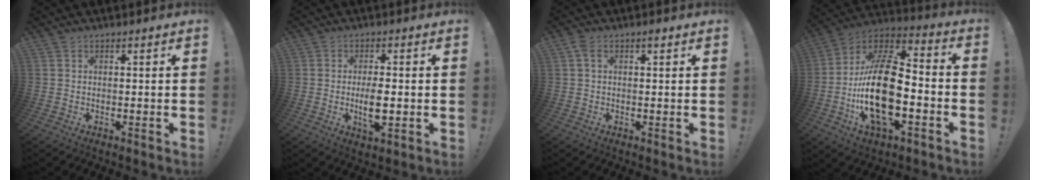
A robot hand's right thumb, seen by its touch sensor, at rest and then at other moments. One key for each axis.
{"total": 6.6, "fx": -0.9, "fy": 2.8, "fz": 5.9, "tx": -0.107, "ty": -0.005, "tz": -0.016}
{"total": 1.9, "fx": 0.8, "fy": 0.9, "fz": 1.4, "tx": -0.025, "ty": 0.002, "tz": 0.012}
{"total": 24.6, "fx": -4.5, "fy": 11.9, "fz": 21.0, "tx": -0.414, "ty": 0.021, "tz": -0.074}